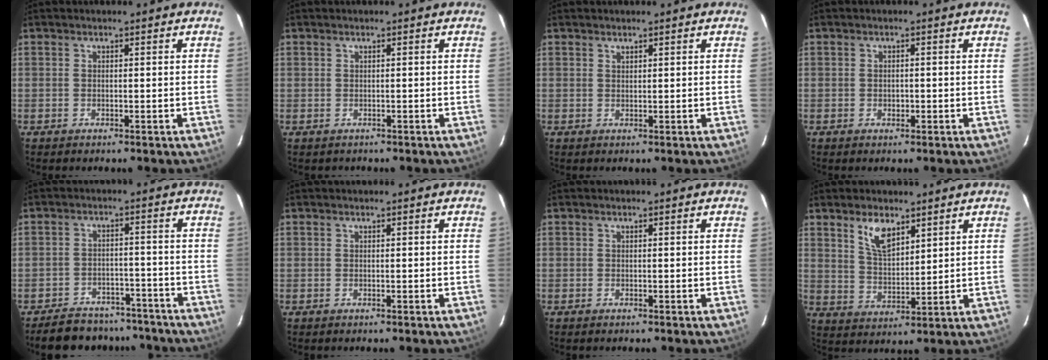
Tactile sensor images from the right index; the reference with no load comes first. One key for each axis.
{"total": 0.8, "fx": -0.2, "fy": 0.8, "fz": -0.1, "tx": 0.001, "ty": 0.003, "tz": 0.003}
{"total": 0.6, "fx": 0.6, "fy": 0.2, "fz": 0.1, "tx": -0.002, "ty": 0.001, "tz": 0.012}
{"total": 1.2, "fx": -0.4, "fy": 0.9, "fz": 0.7, "tx": -0.010, "ty": 0.002, "tz": -0.006}
{"total": 13.6, "fx": -11.6, "fy": 6.0, "fz": 3.6, "tx": -0.086, "ty": 0.031, "tz": -0.145}
{"total": 0.0}
{"total": 0.0}
{"total": 7.0, "fx": 4.4, "fy": 3.1, "fz": 4.5, "tx": -0.081, "ty": 0.004, "tz": 0.090}